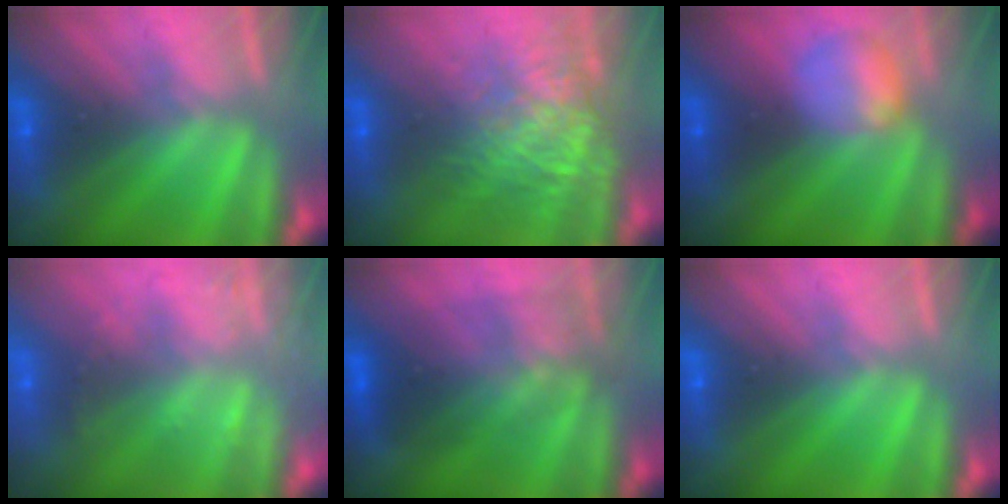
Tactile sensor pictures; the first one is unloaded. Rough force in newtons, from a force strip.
{"total": 10.4}
{"total": 2.4}
{"total": 7.4}
{"total": 2.9}
{"total": 0.0}